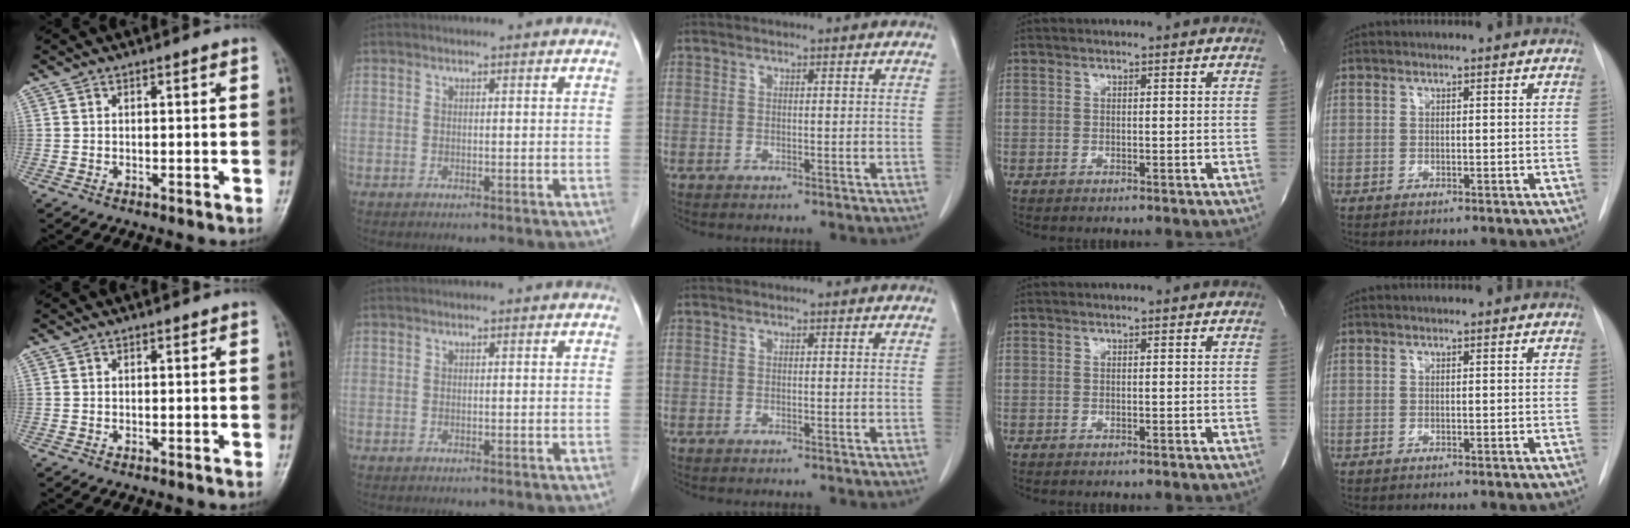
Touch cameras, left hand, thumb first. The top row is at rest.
{}